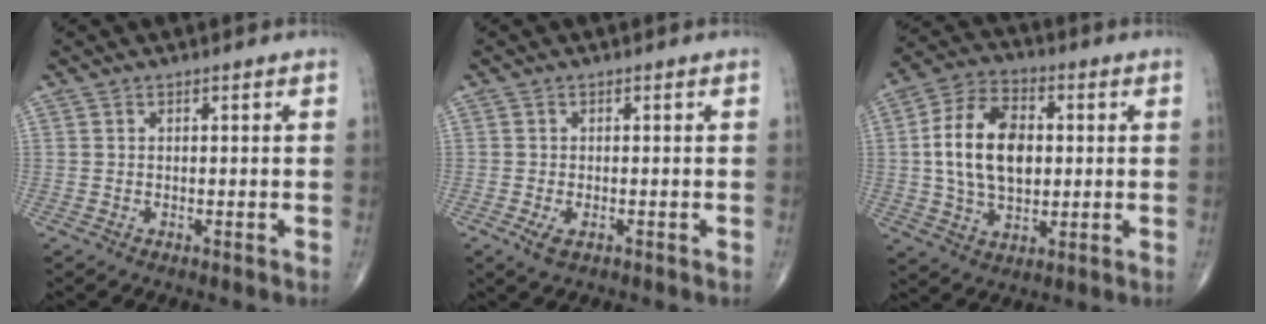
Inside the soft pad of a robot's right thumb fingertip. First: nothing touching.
{"total": 2.4, "force": [-1.0, 1.2, 1.8], "torque": [-0.035, -0.002, -0.017]}
{"total": 15.2, "force": [1.2, 9.6, 11.8], "torque": [-0.192, 0.011, 0.018]}